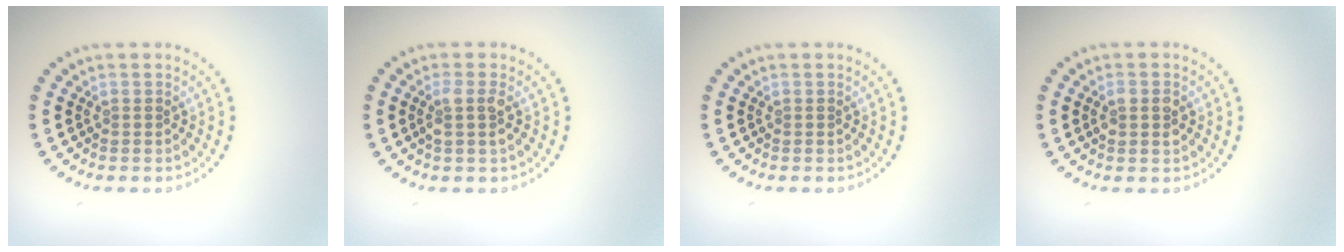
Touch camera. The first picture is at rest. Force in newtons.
{"total": 1.8, "press": 1.5, "slide": 0.9}
{"total": 0.0}
{"total": 1.6, "press": 1.6, "slide": 0.2}